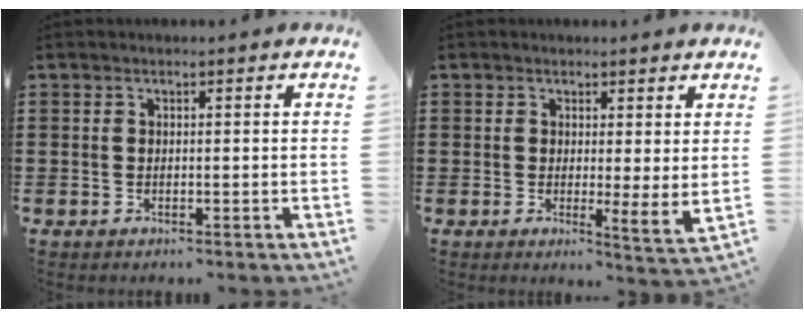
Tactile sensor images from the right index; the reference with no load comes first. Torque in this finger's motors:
{"motor_torque": [0.15, 0.09, 0.28, 0.03]}